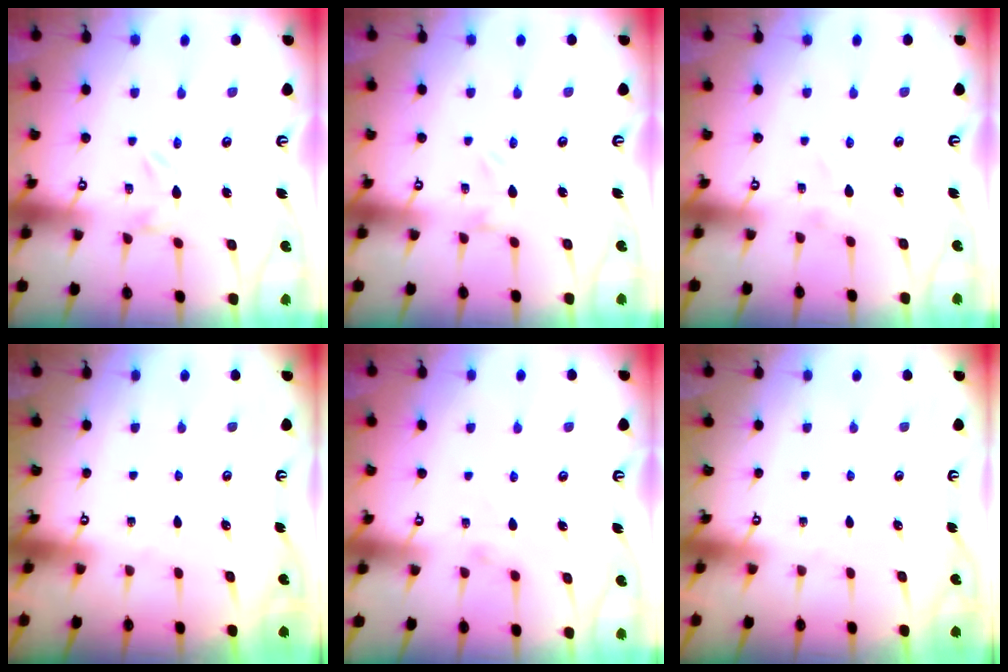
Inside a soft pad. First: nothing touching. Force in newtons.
{"total": 0.0}
{"total": 0.5, "press": 0.5, "slide": 0.1}
{"total": 0.0}
{"total": 1.6, "press": 1.6, "slide": 0.4}
{"total": 0.0}